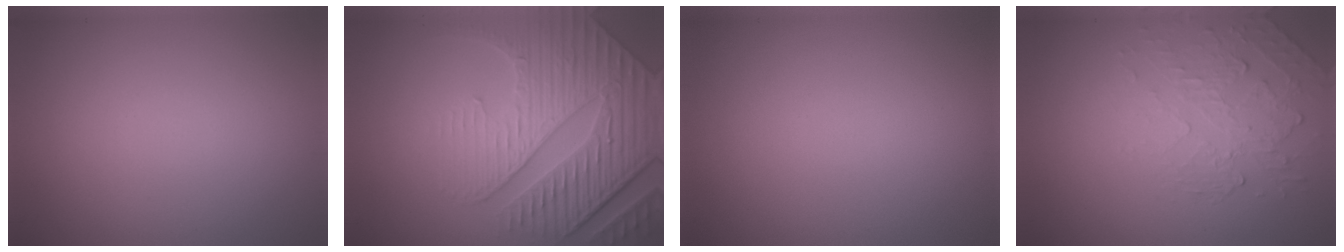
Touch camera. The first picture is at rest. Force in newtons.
{"total": 8.8, "press": 6.2, "slide": 6.2}
{"total": 0.0}
{"total": 2.2, "press": 1.1, "slide": 1.9}